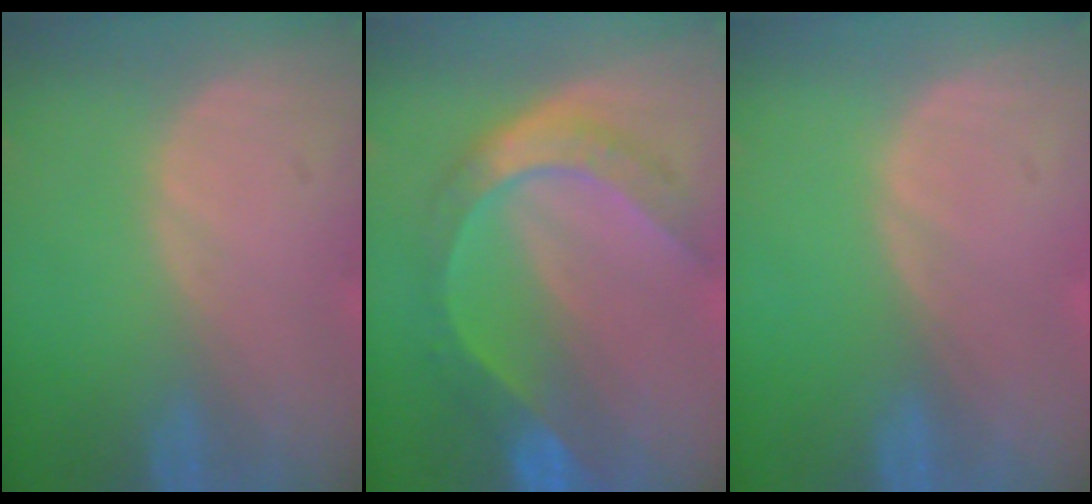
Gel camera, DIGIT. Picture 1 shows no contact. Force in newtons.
{"total": 8.3, "press": 8.2, "slide": 0.8}
{"total": 0.0}